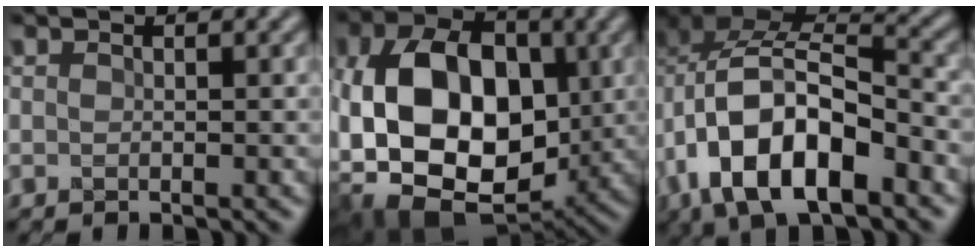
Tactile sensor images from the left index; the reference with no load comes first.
{"total": 14.6, "force": [-0.5, 10.3, 10.3], "torque": [-0.184, -0.011, 0.001]}
{"total": 11.9, "force": [-3.9, 7.0, 8.9], "torque": [-0.159, -0.002, -0.066]}